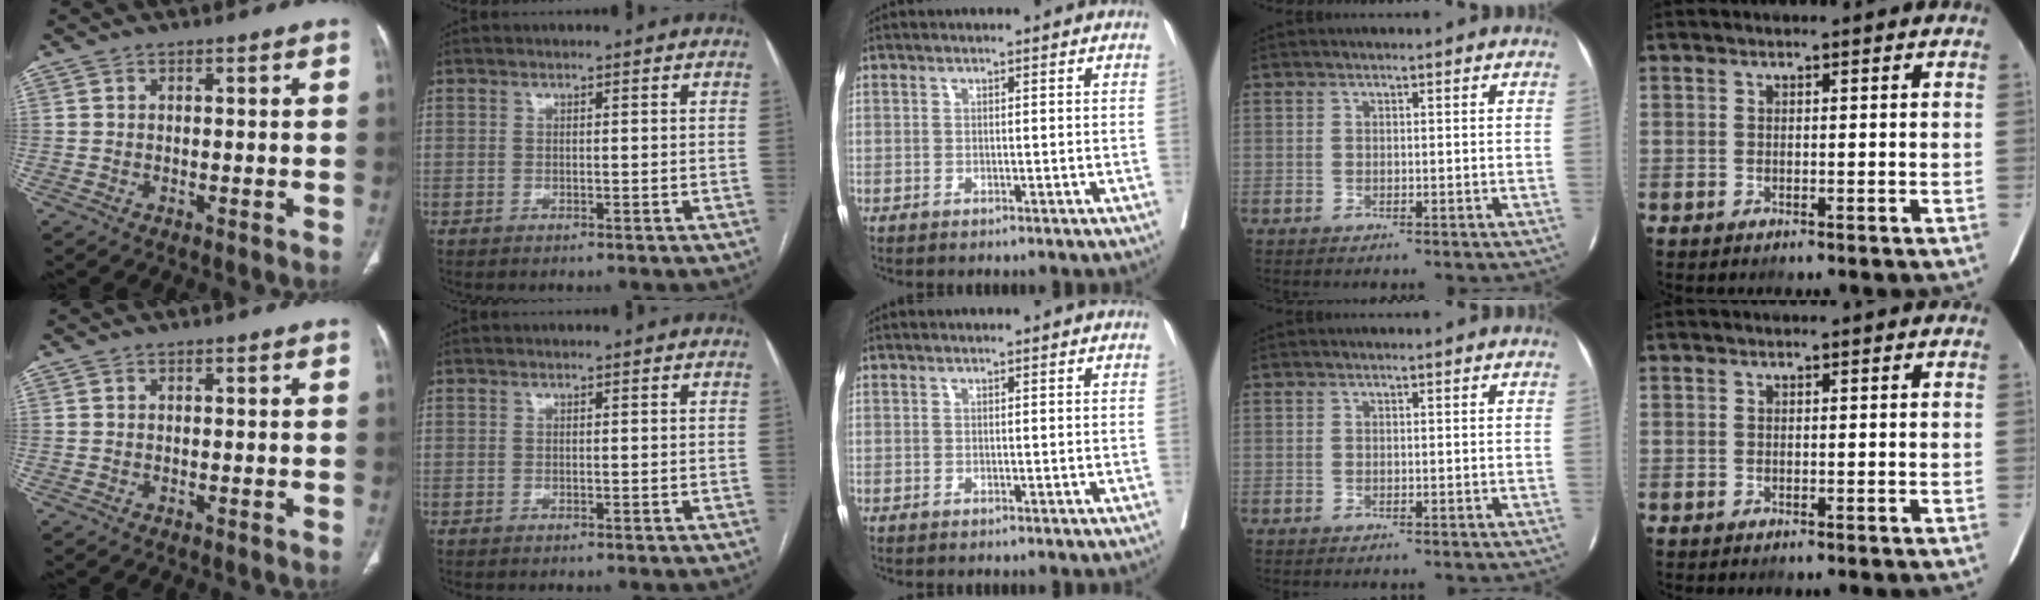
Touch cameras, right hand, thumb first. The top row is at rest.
{}